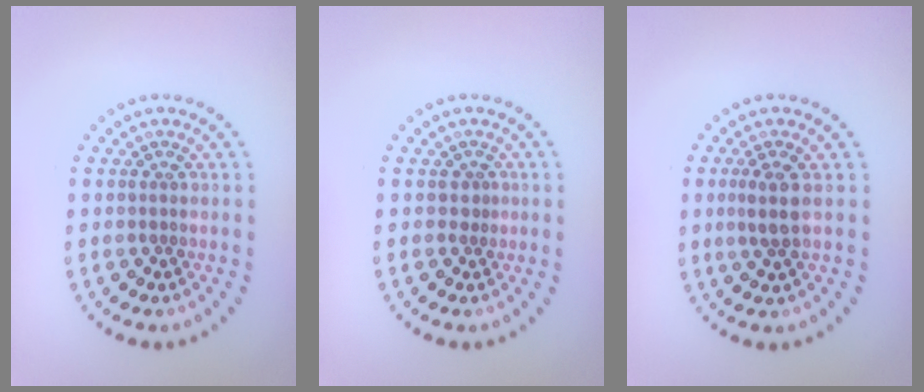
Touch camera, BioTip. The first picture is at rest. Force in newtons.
{"total": 0.6, "press": 0.4, "slide": 0.5}
{"total": 2.1, "press": 1.9, "slide": 0.9}